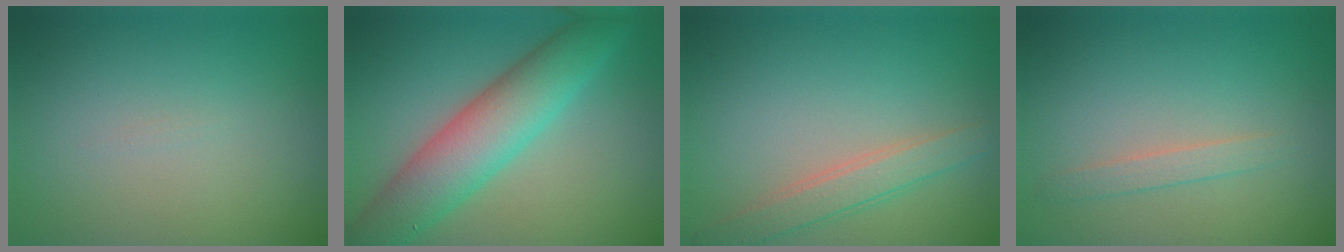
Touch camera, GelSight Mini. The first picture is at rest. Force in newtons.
{"total": 7.4, "press": 7.4, "slide": 0.4}
{"total": 2.7, "press": 2.7, "slide": 0.1}
{"total": 1.4, "press": 1.4, "slide": 0.1}